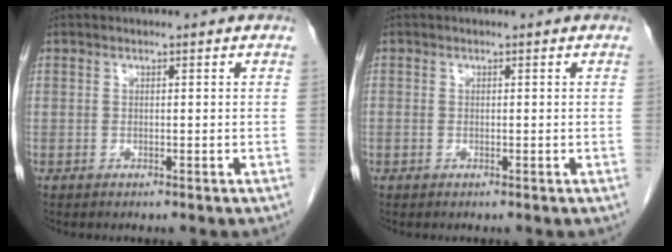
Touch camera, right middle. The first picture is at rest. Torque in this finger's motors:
{"motor_torque": [1.03, -0.57, 0.05, 0.07]}